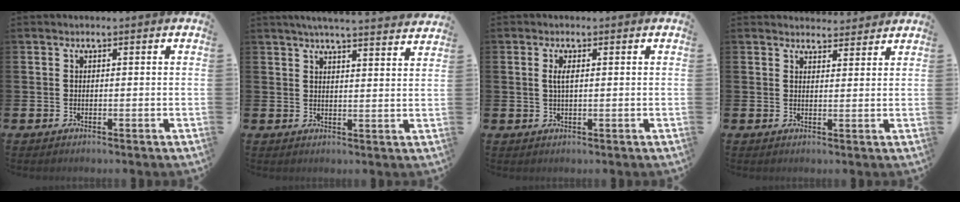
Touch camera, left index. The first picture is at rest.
{"total": 5.0, "force": [4.8, -0.5, 1.2], "torque": [-0.025, -0.028, 0.083]}
{"total": 1.7, "force": [0.5, 0.5, 1.6], "torque": [-0.032, 0.003, 0.007]}
{"total": 3.0, "force": [2.9, 0.6, -0.2], "torque": [0.006, -0.017, 0.051]}